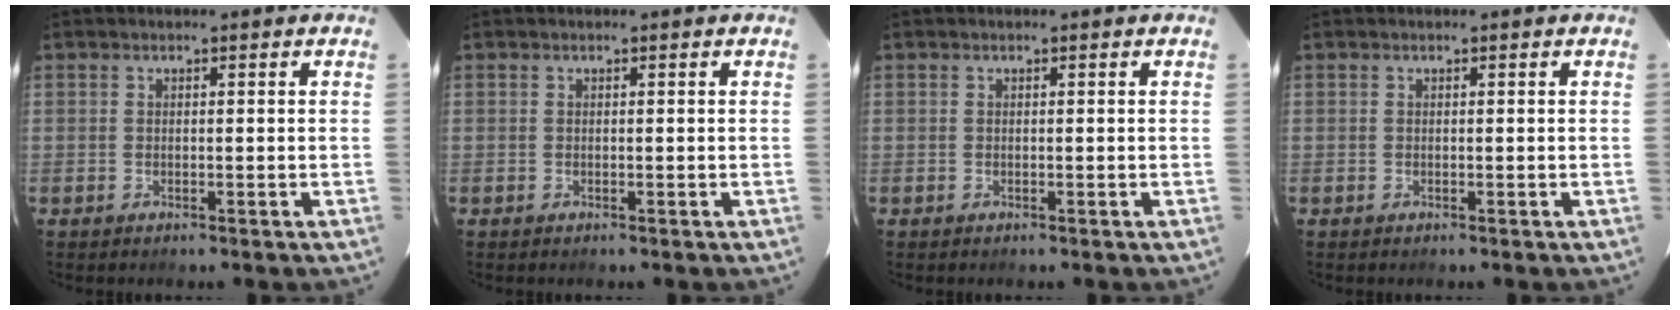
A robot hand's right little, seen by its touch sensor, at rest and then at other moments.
{"total": 0.0}
{"total": 0.0}
{"total": 0.0}